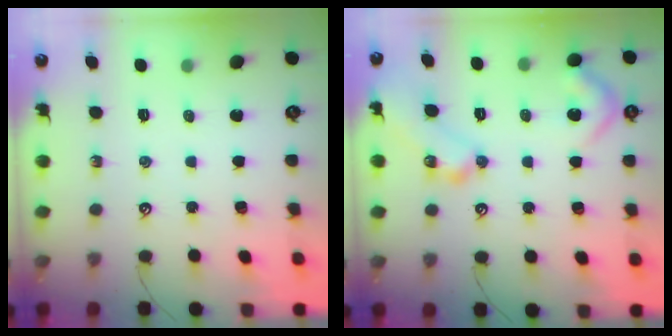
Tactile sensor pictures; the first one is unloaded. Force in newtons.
{"total": 16.1, "press": 16.1, "slide": 0.4}